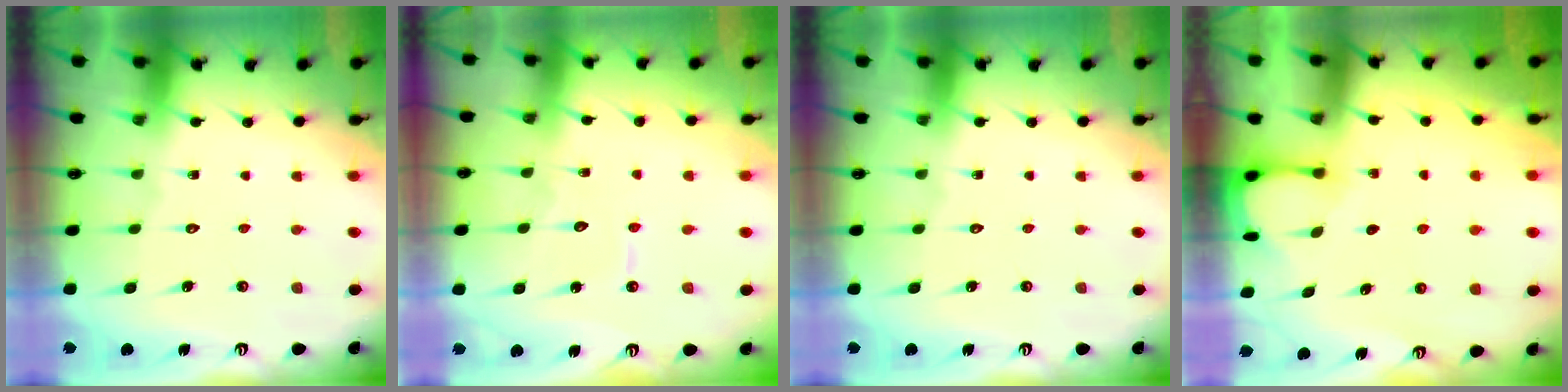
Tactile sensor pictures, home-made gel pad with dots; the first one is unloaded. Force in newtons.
{"total": 4.6, "press": 4.6, "slide": 0.3}
{"total": 0.0}
{"total": 3.1, "press": 3.1, "slide": 0.3}